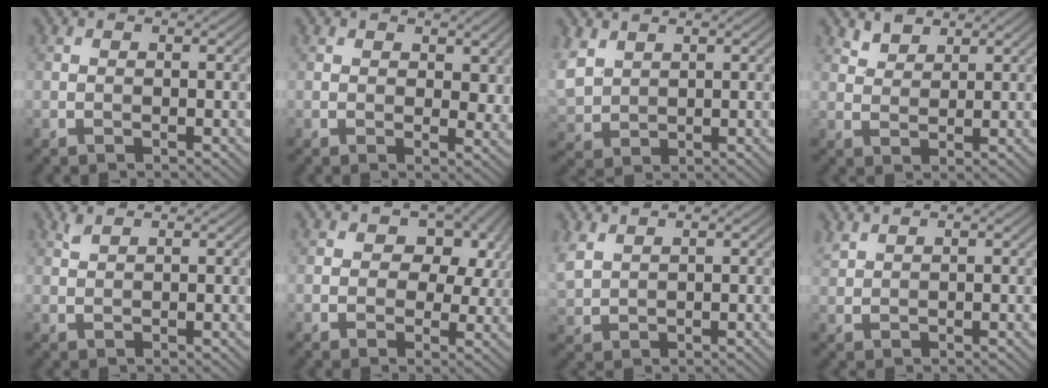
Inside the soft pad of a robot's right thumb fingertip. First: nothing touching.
{"total": 3.5, "force": [1.5, 2.2, 2.4], "torque": [-0.037, -0.005, 0.023]}
{"total": 4.8, "force": [2.6, 3.2, 2.5], "torque": [-0.084, 0.002, 0.062]}
{"total": 2.7, "force": [2.2, 1.2, 0.9], "torque": [-0.021, -0.001, 0.049]}
{"total": 1.1, "force": [0.9, 0.1, 0.6], "torque": [-0.022, 0.004, 0.021]}
{"total": 9.3, "force": [2.7, 6.4, 6.2], "torque": [-0.080, 0.005, 0.030]}
{"total": 3.1, "force": [2.0, 1.7, 1.7], "torque": [-0.060, 0.005, 0.051]}
{"total": 1.5, "force": [1.3, 0.3, 0.5], "torque": [-0.021, 0.006, 0.037]}